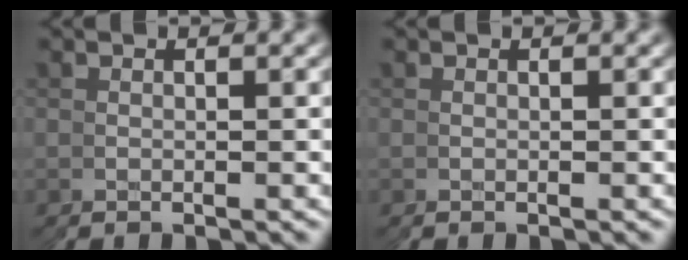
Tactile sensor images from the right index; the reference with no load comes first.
{"total": 0.0}